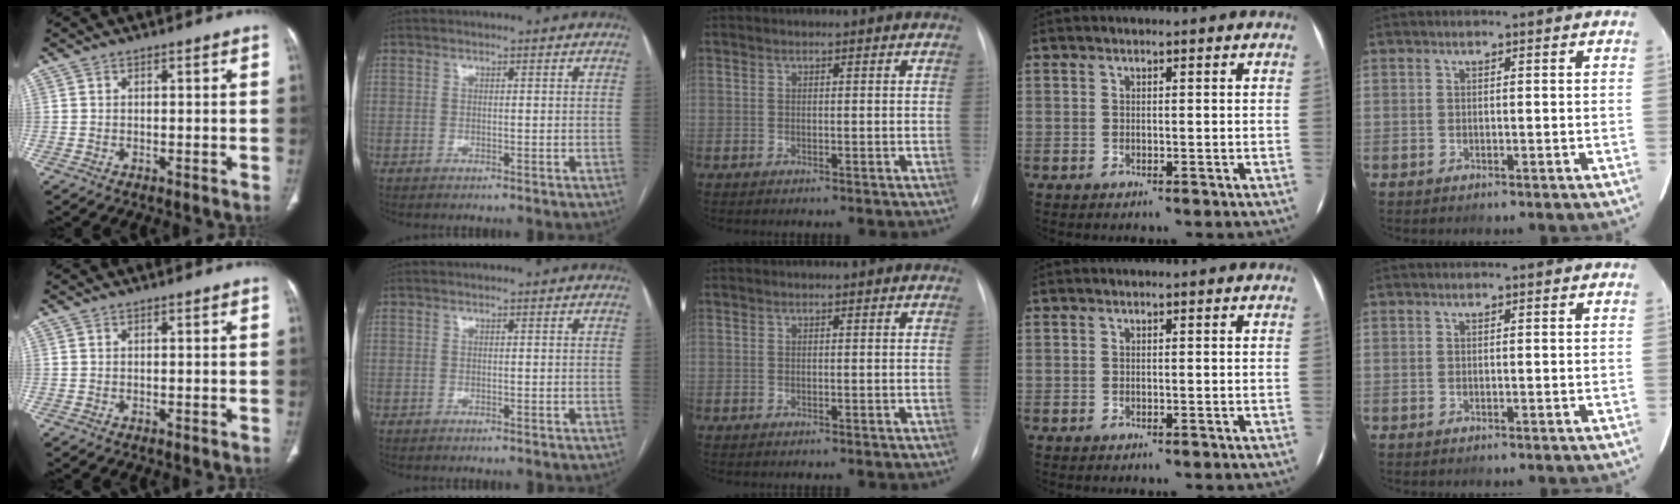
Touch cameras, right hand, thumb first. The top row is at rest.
{}